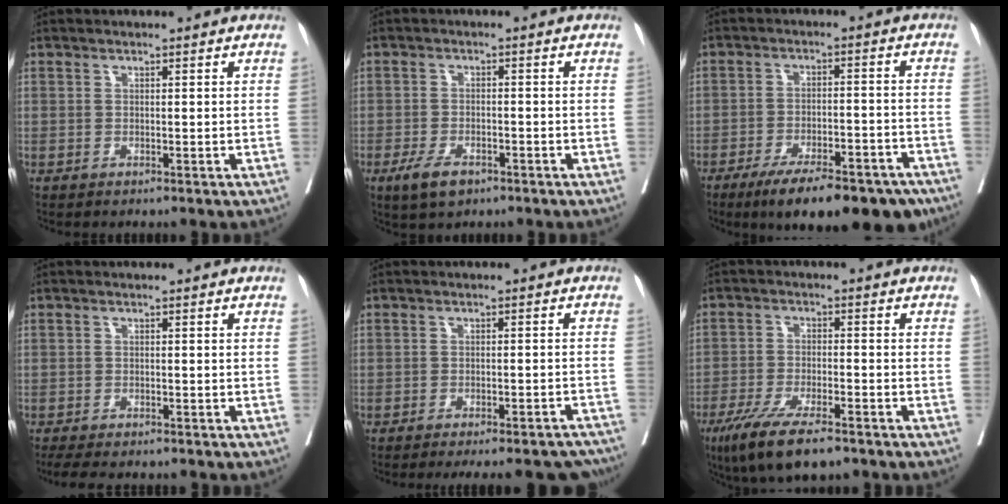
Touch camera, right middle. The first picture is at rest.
{"total": 4.5, "force": [-2.8, 1.9, 3.0], "torque": [-0.064, -0.004, -0.045]}
{"total": 17.0, "force": [-12.8, 4.5, 10.2], "torque": [-0.111, 0.004, -0.186]}
{"total": 7.7, "force": [-6.6, 1.7, 3.4], "torque": [-0.048, -0.008, -0.096]}
{"total": 16.4, "force": [-15.0, 3.3, 5.6], "torque": [-0.063, 0.001, -0.172]}
{"total": 10.9, "force": [-7.7, 2.3, 7.4], "torque": [-0.134, -0.024, -0.128]}